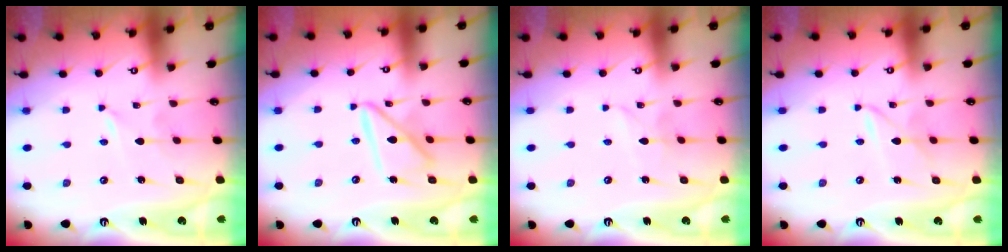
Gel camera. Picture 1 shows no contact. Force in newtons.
{"total": 12.1, "press": 12.0, "slide": 1.0}
{"total": 2.3, "press": 2.3, "slide": 0.0}
{"total": 2.9, "press": 2.9, "slide": 0.2}